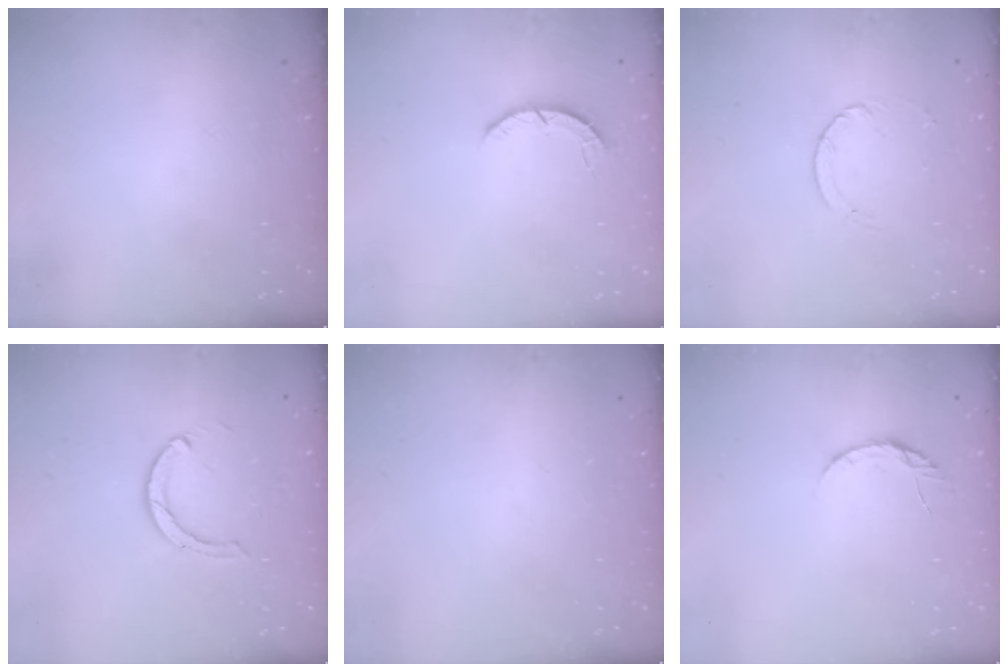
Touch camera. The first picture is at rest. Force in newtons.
{"total": 2.8, "press": 2.8, "slide": 0.4}
{"total": 2.5, "press": 2.4, "slide": 0.2}
{"total": 3.6, "press": 3.5, "slide": 0.5}
{"total": 0.0}
{"total": 5.1, "press": 5.0, "slide": 0.7}